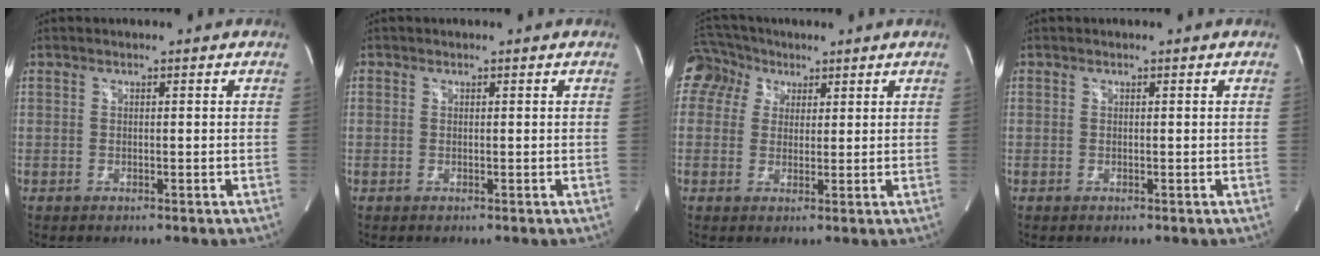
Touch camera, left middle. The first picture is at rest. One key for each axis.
{"total": 0.0}
{"total": 8.7, "fx": 4.3, "fy": 7.4, "fz": 1.9, "tx": -0.053, "ty": 0.042, "tz": 0.085}
{"total": 0.0}